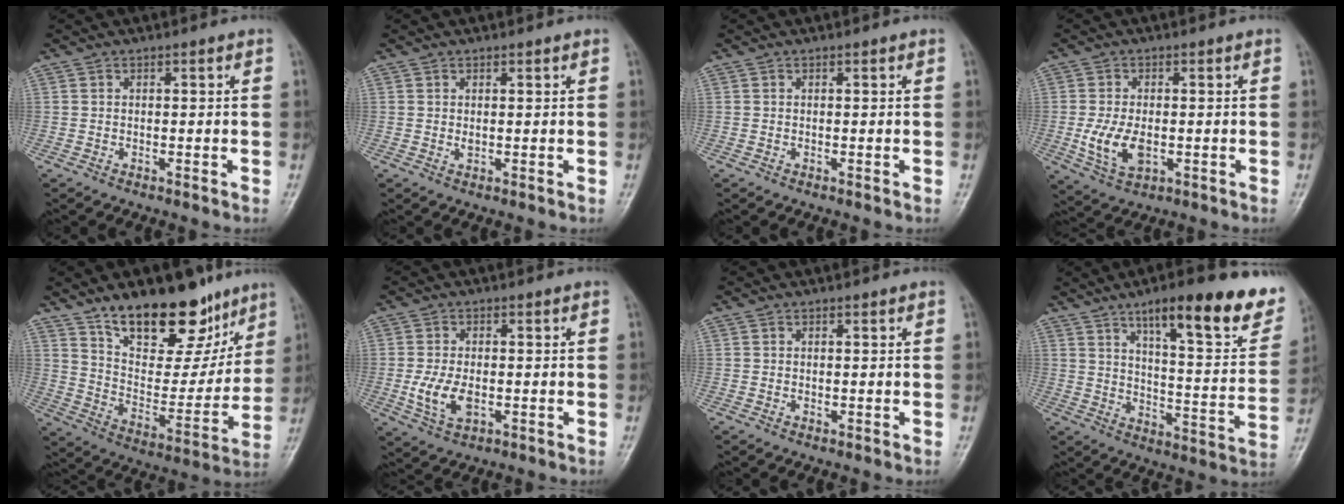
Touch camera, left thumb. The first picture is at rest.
{"total": 1.0, "force": [0.5, 0.5, 0.6], "torque": [-0.008, -0.004, 0.009]}
{"total": 0.0}
{"total": 7.3, "force": [-1.1, 4.3, 5.8], "torque": [-0.113, -0.009, -0.015]}
{"total": 22.6, "force": [15.0, 10.9, 12.9], "torque": [-0.143, -0.079, 0.243]}
{"total": 6.5, "force": [-1.1, 3.8, 5.2], "torque": [-0.105, -0.008, -0.017]}
{"total": 0.6, "force": [0.2, 0.4, 0.3], "torque": [-0.005, -0.002, 0.004]}
{"total": 21.7, "force": [13.5, 5.5, 16.1], "torque": [-0.184, -0.056, 0.196]}